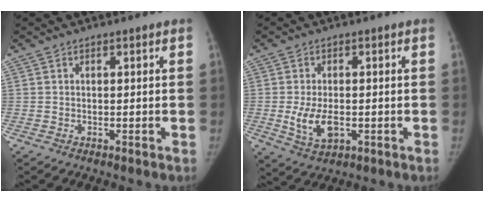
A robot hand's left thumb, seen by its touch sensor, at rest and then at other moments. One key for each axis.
{"total": 6.8, "fx": -1.1, "fy": 3.8, "fz": 5.6, "tx": -0.107, "ty": -0.007, "tz": -0.014}